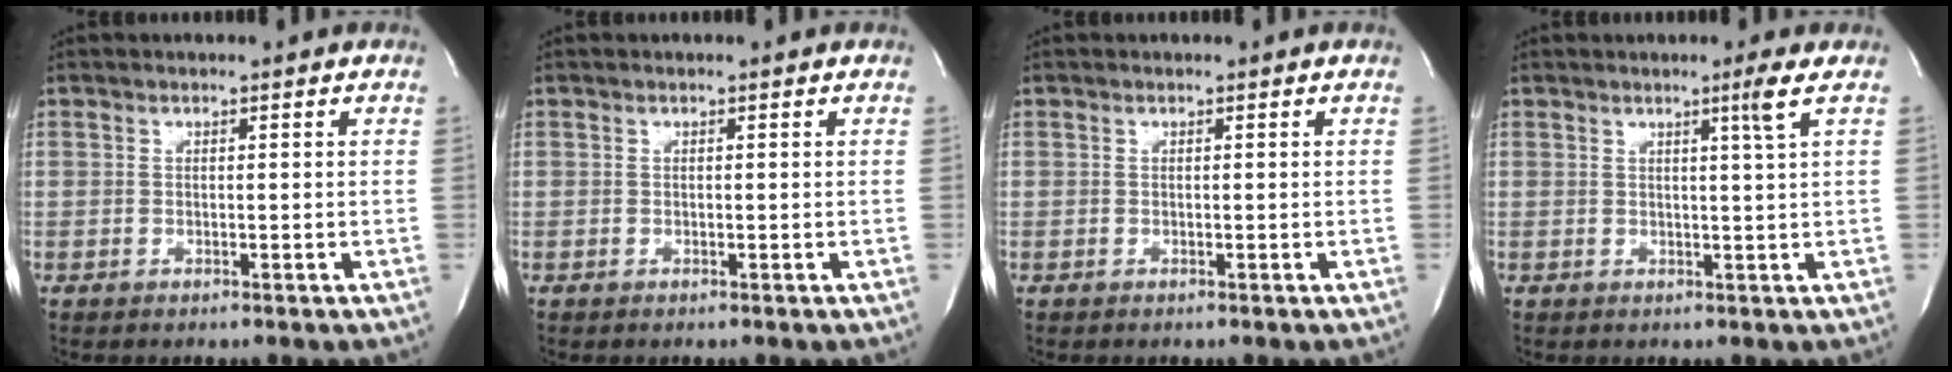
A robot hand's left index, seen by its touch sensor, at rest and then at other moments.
{"total": 0.0}
{"total": 0.0}
{"total": 2.4, "force": [1.1, -1.1, 1.8], "torque": [-0.037, -0.012, 0.024]}